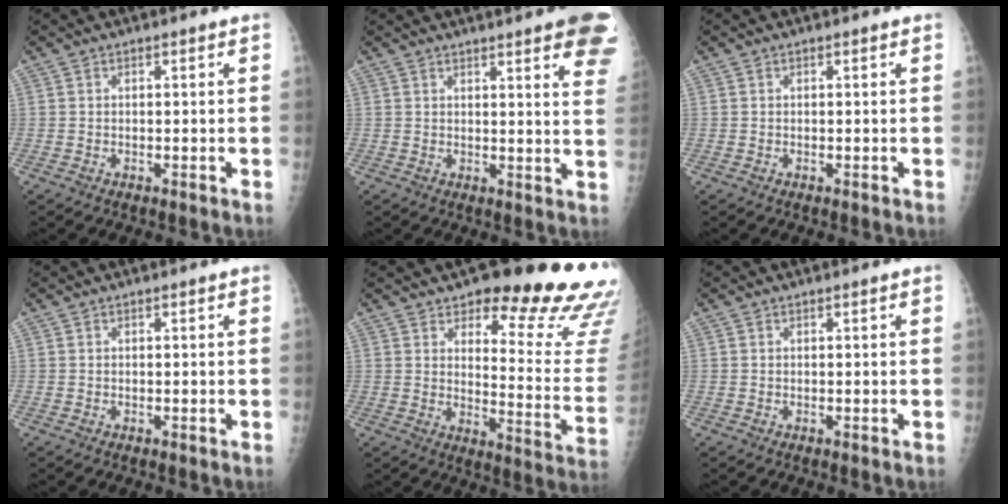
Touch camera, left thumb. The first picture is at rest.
{"total": 15.0, "force": [9.2, 2.9, 11.5], "torque": [-0.123, -0.030, 0.092]}
{"total": 0.0}
{"total": 0.0}
{"total": 22.3, "force": [16.3, 6.3, 13.8], "torque": [-0.125, -0.113, 0.196]}
{"total": 0.0}